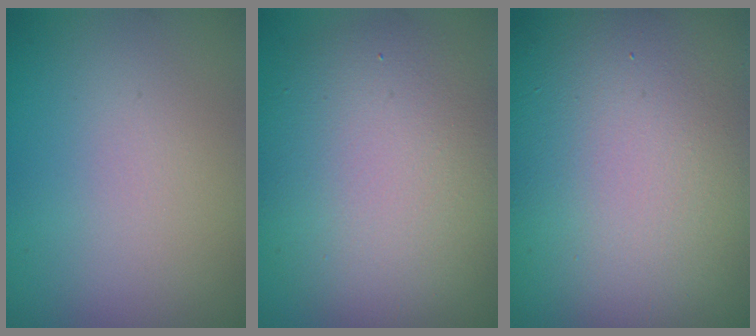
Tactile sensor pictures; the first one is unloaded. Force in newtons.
{"total": 9.4, "press": 9.3, "slide": 0.6}
{"total": 19.8, "press": 19.8, "slide": 1.3}